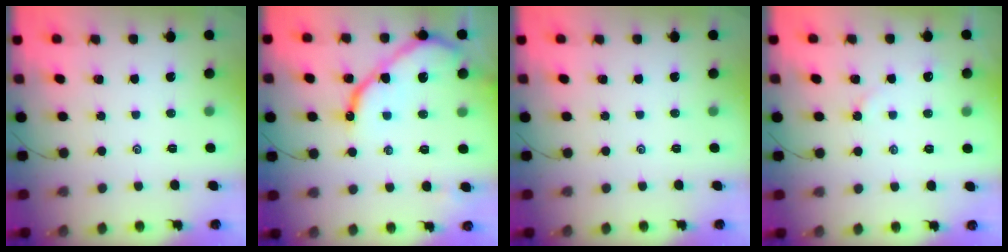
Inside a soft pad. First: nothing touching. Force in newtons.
{"total": 10.9, "press": 10.9, "slide": 0.9}
{"total": 0.0}
{"total": 2.7, "press": 2.7, "slide": 0.3}